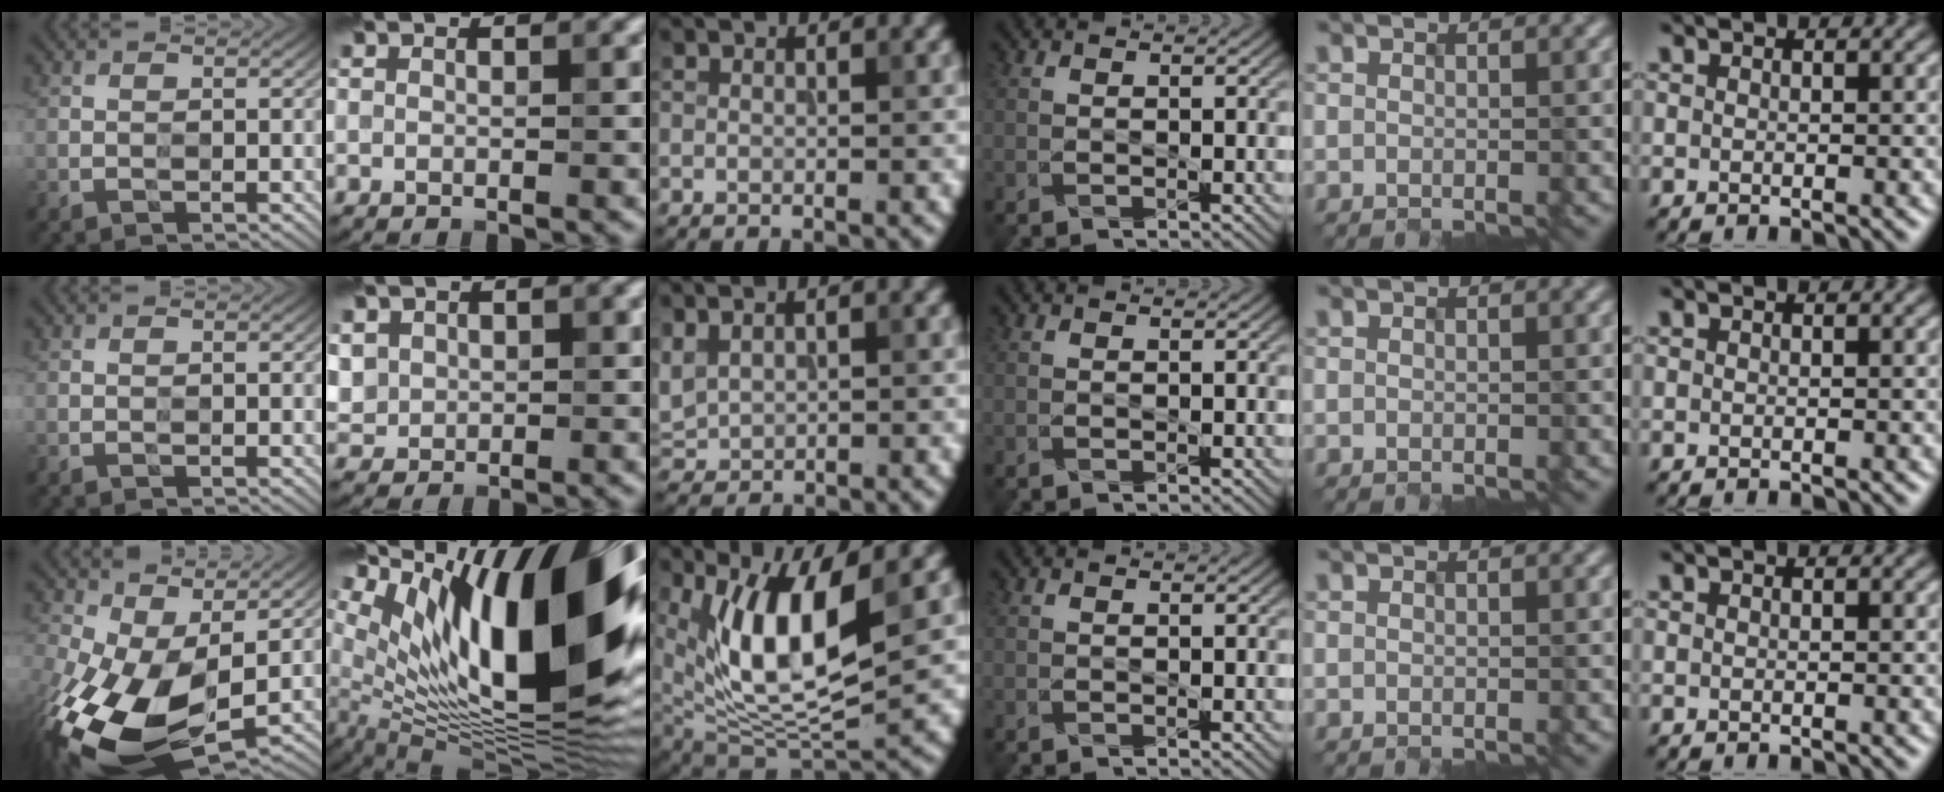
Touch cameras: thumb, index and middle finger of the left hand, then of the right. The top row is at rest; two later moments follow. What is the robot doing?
{"motion": "extract", "object": "ethernet cable"}